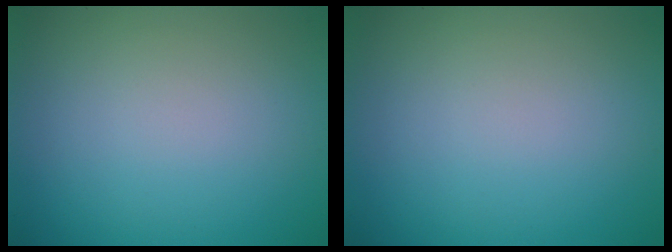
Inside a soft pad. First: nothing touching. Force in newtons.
{"total": 0.0}